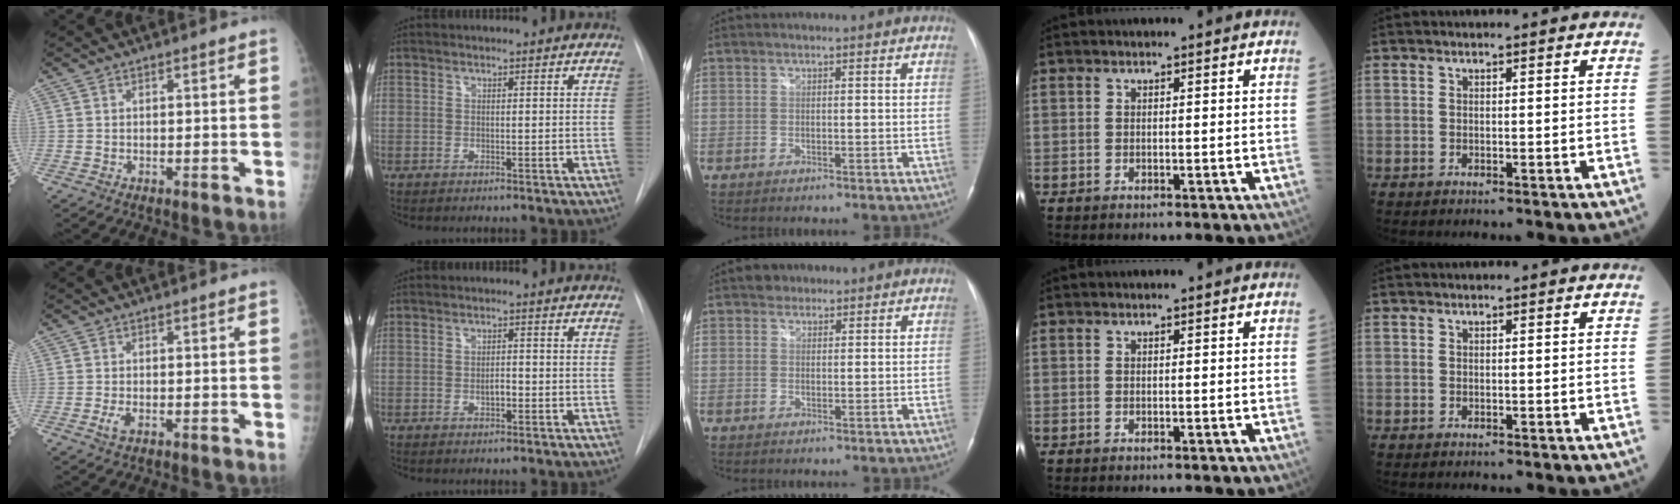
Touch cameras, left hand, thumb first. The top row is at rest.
{"thumb": {"total": 1.9, "force": [-0.2, 0.8, 1.7], "torque": [-0.038, -0.003, -0.001]}, "index": {"total": 1.6, "force": [-0.5, 0.7, 1.4], "torque": [-0.023, 0.002, -0.008]}, "middle": {"total": 2.0, "force": [1.4, 1.4, 0.2], "torque": [-0.004, 0.005, 0.020]}}